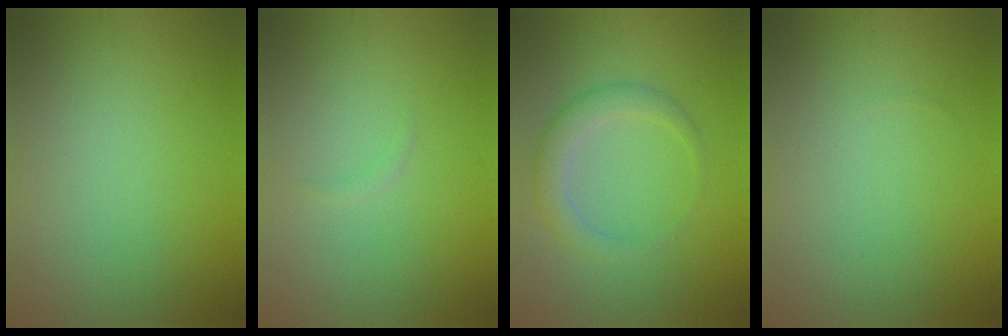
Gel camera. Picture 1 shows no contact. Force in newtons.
{"total": 0.5, "press": 0.5, "slide": 0.1}
{"total": 2.9, "press": 2.9, "slide": 0.1}
{"total": 0.0}